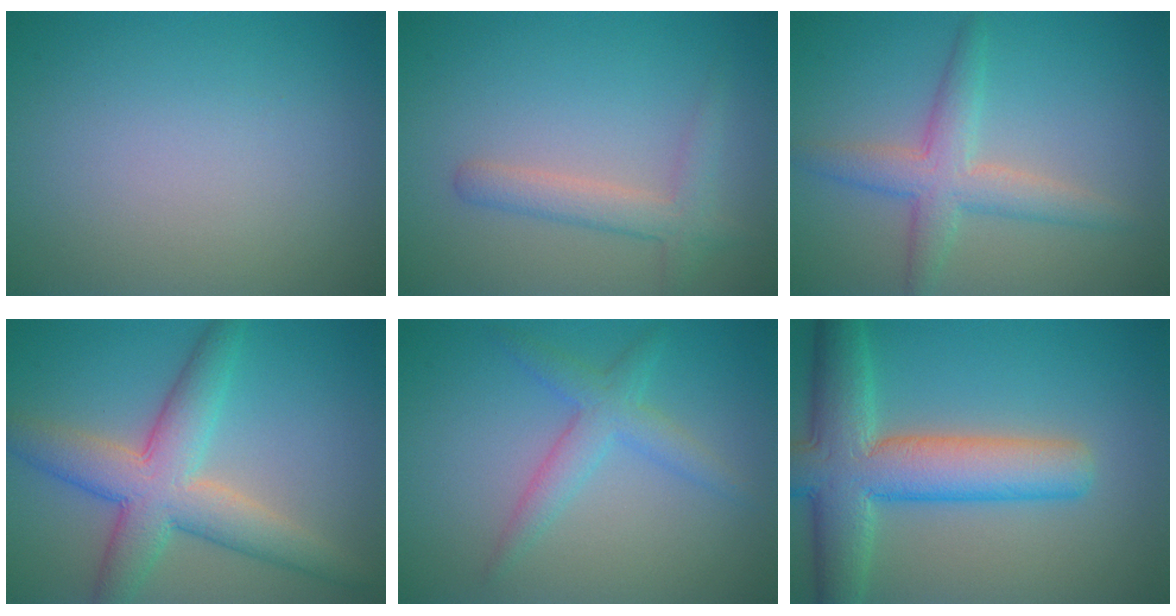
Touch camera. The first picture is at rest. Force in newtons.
{"total": 2.6, "press": 2.6, "slide": 0.2}
{"total": 4.1, "press": 4.0, "slide": 0.3}
{"total": 6.9, "press": 6.9, "slide": 0.1}
{"total": 2.9, "press": 2.9, "slide": 0.1}
{"total": 8.9, "press": 8.9, "slide": 0.4}